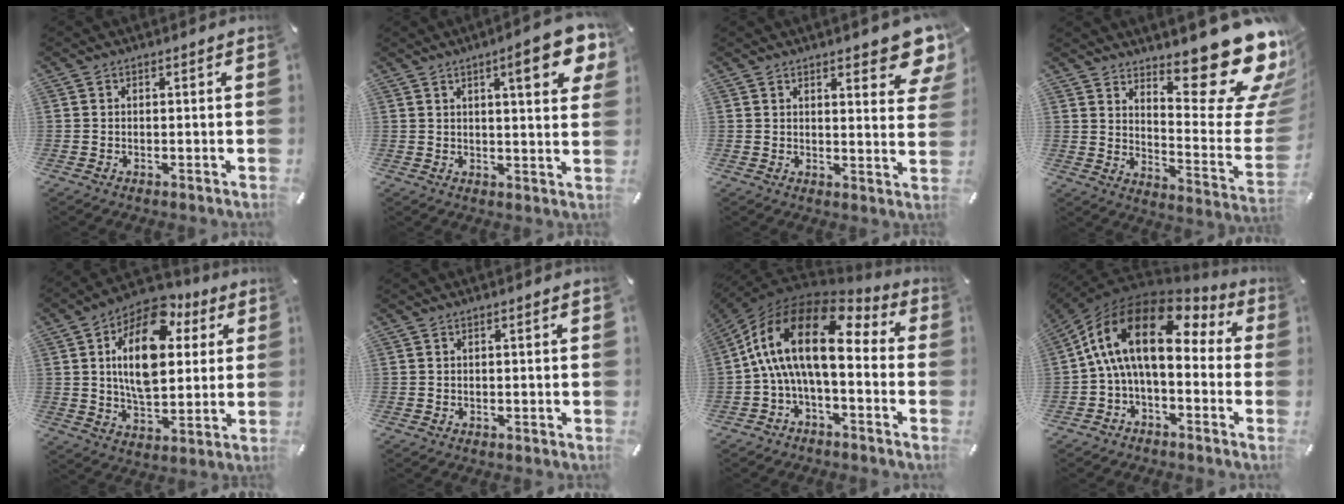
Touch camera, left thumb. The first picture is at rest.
{"total": 11.4, "force": [5.9, 3.1, 9.3], "torque": [-0.121, -0.025, 0.090]}
{"total": 8.6, "force": [6.5, 3.1, 4.7], "torque": [-0.051, -0.043, 0.112]}
{"total": 22.5, "force": [16.3, 7.7, 13.5], "torque": [-0.151, -0.139, 0.268]}
{"total": 19.0, "force": [6.3, 11.3, 13.9], "torque": [-0.245, -0.021, 0.103]}
{"total": 0.5, "force": [0.2, 0.0, 0.5], "torque": [-0.006, 0.000, 0.004]}
{"total": 18.7, "force": [2.9, 8.2, 16.5], "torque": [-0.344, -0.026, 0.044]}
{"total": 17.4, "force": [3.2, 9.2, 14.4], "torque": [-0.288, -0.010, 0.050]}